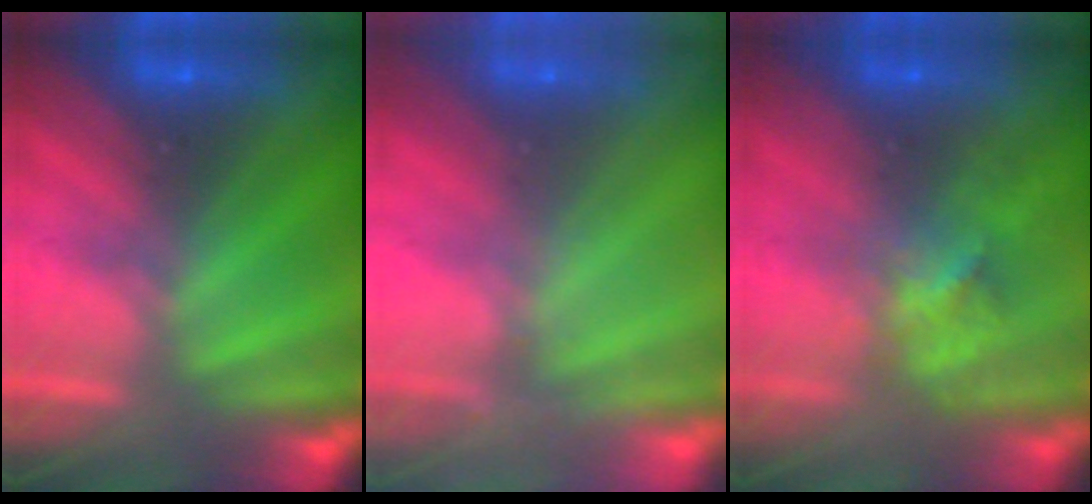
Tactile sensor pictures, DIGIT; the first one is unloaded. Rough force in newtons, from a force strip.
{"total": 2.4}
{"total": 2.8}